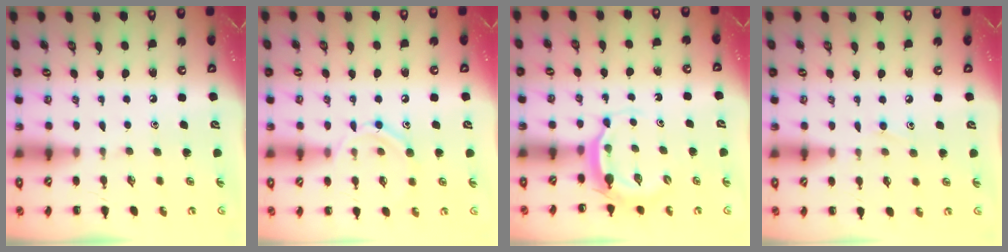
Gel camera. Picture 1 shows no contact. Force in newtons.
{"total": 9.6, "press": 9.6, "slide": 1.0}
{"total": 4.8, "press": 4.8, "slide": 0.5}
{"total": 7.1, "press": 6.7, "slide": 2.3}